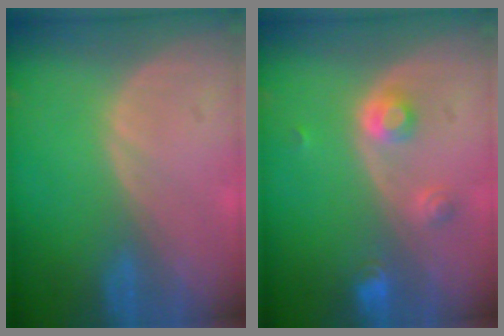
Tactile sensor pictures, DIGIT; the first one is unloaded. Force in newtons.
{"total": 3.3, "press": 3.2, "slide": 1.0}